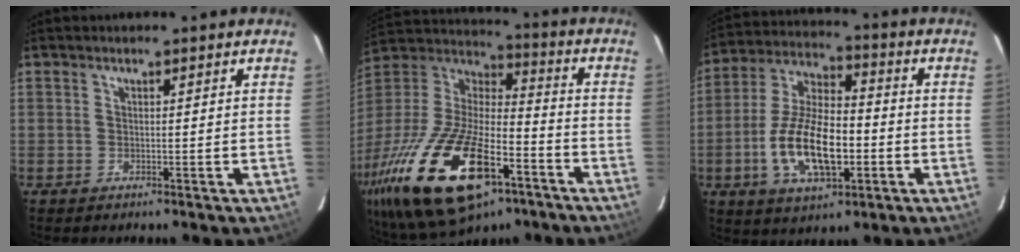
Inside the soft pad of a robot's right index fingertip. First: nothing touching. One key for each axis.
{"total": 32.7, "fx": -17.0, "fy": 14.2, "fz": 24.0, "tx": -0.503, "ty": -0.047, "tz": -0.285}
{"total": 15.7, "fx": -4.0, "fy": 7.2, "fz": 13.4, "tx": -0.270, "ty": 0.006, "tz": -0.068}